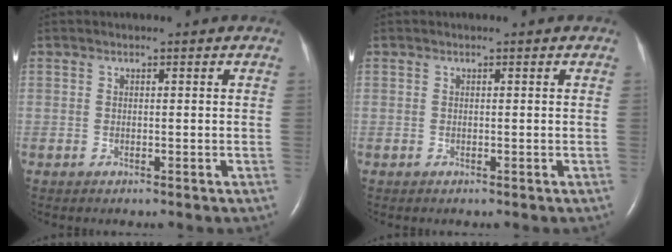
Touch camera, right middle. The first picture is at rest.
{"total": 0.0}